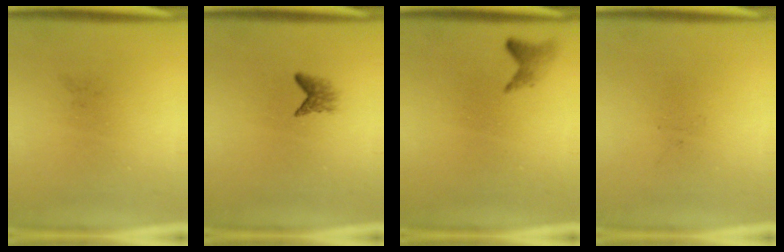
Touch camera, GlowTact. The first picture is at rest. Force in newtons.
{"total": 1.6}
{"total": 1.4}
{"total": 0.0}